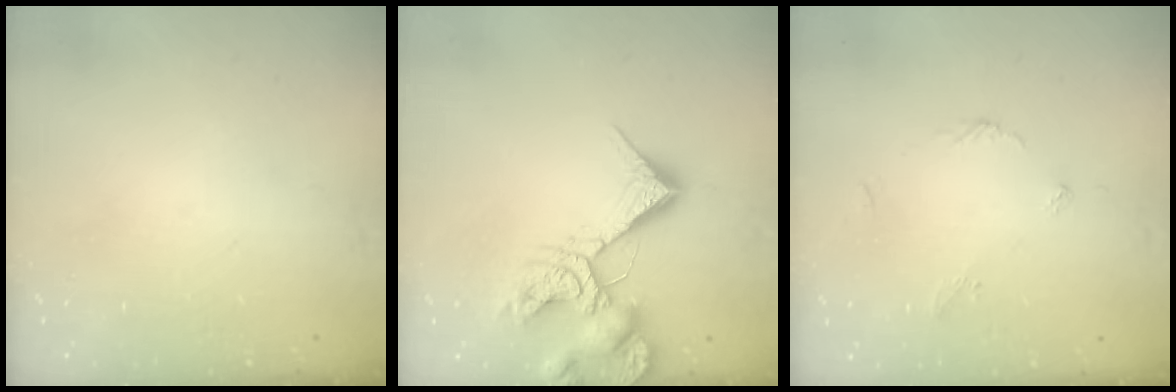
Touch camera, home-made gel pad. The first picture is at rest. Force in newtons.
{"total": 12.5, "press": 12.4, "slide": 1.5}
{"total": 2.9, "press": 2.9, "slide": 0.4}